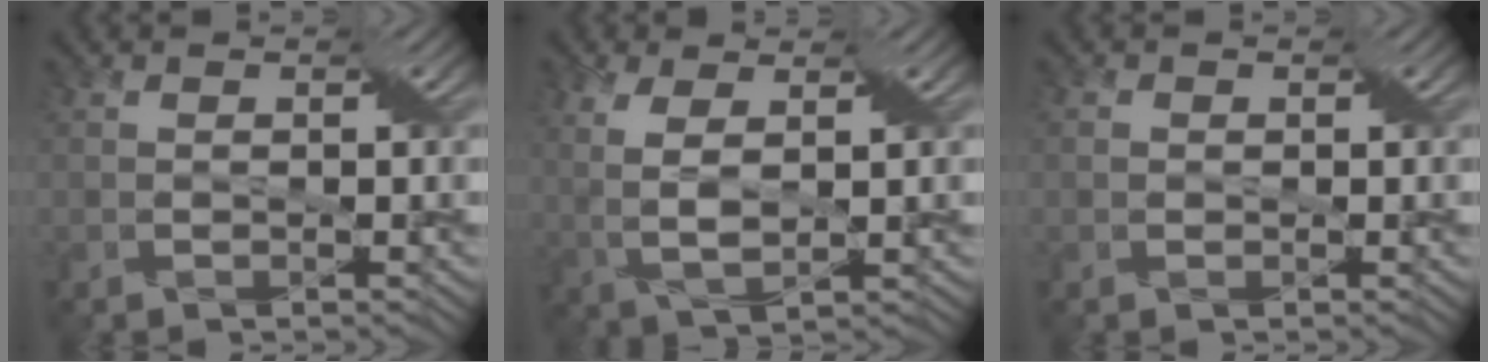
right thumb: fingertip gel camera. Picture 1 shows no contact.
{"total": 5.1, "force": [1.4, 2.0, 4.5], "torque": [-0.111, 0.003, 0.027]}
{"total": 0.7, "force": [0.0, 0.7, 0.2], "torque": [-0.007, 0.000, -0.001]}